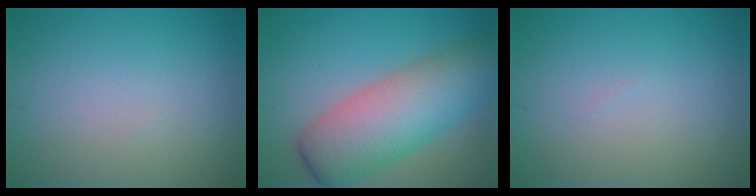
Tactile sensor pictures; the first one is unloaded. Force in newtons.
{"total": 8.9, "press": 8.9, "slide": 0.4}
{"total": 0.0}